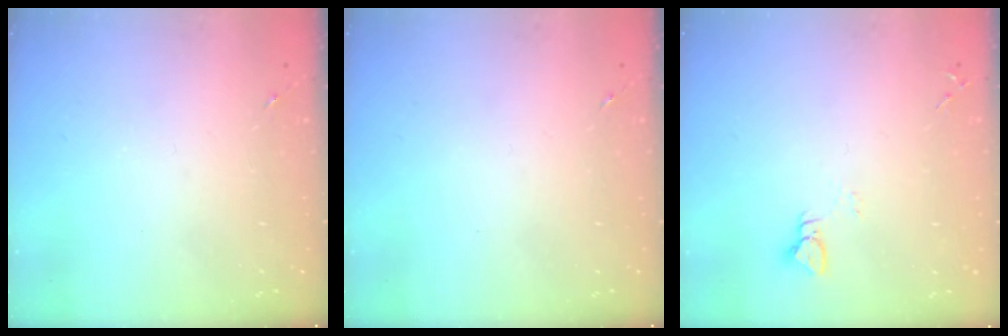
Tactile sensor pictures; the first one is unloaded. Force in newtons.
{"total": 0.0}
{"total": 3.0, "press": 3.0, "slide": 0.3}